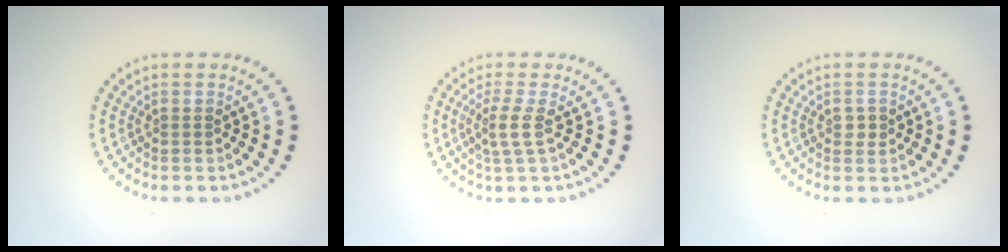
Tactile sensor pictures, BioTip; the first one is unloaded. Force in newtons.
{"total": 2.1, "press": 1.6, "slide": 1.3}
{"total": 1.0, "press": 1.0, "slide": 0.1}